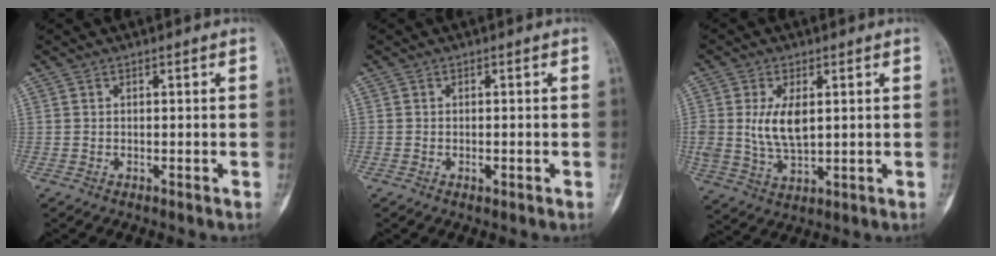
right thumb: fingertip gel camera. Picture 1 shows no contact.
{"total": 1.0, "force": [-0.4, 0.5, 0.7], "torque": [-0.008, 0.001, -0.006]}
{"total": 8.1, "force": [1.5, 4.3, 6.7], "torque": [-0.125, -0.012, 0.038]}